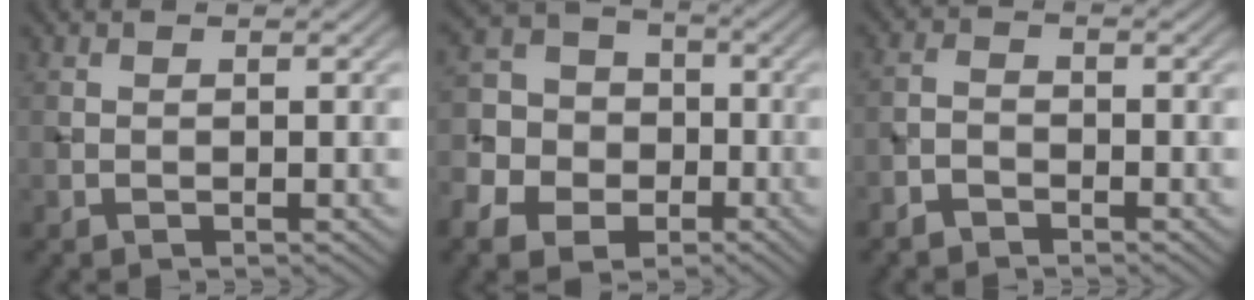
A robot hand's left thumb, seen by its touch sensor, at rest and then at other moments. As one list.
[{"total": 10.2, "force": [-4.6, 8.2, 4.1], "torque": [-0.111, -0.028, -0.109]}, {"total": 2.2, "force": [-2.0, 0.9, 0.5], "torque": [-0.007, 0.000, -0.047]}]